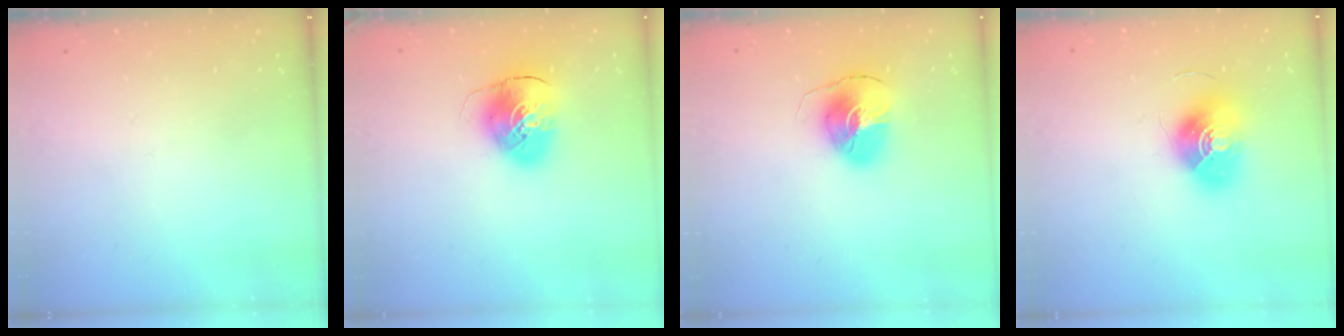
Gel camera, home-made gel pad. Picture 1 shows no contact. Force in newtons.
{"total": 10.4, "press": 10.2, "slide": 1.8}
{"total": 8.7, "press": 8.7, "slide": 1.1}
{"total": 13.5, "press": 13.5, "slide": 0.6}